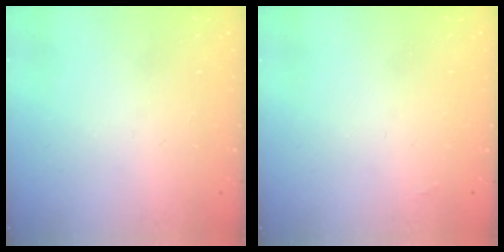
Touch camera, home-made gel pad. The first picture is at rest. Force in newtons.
{"total": 1.3, "press": 1.3, "slide": 0.2}